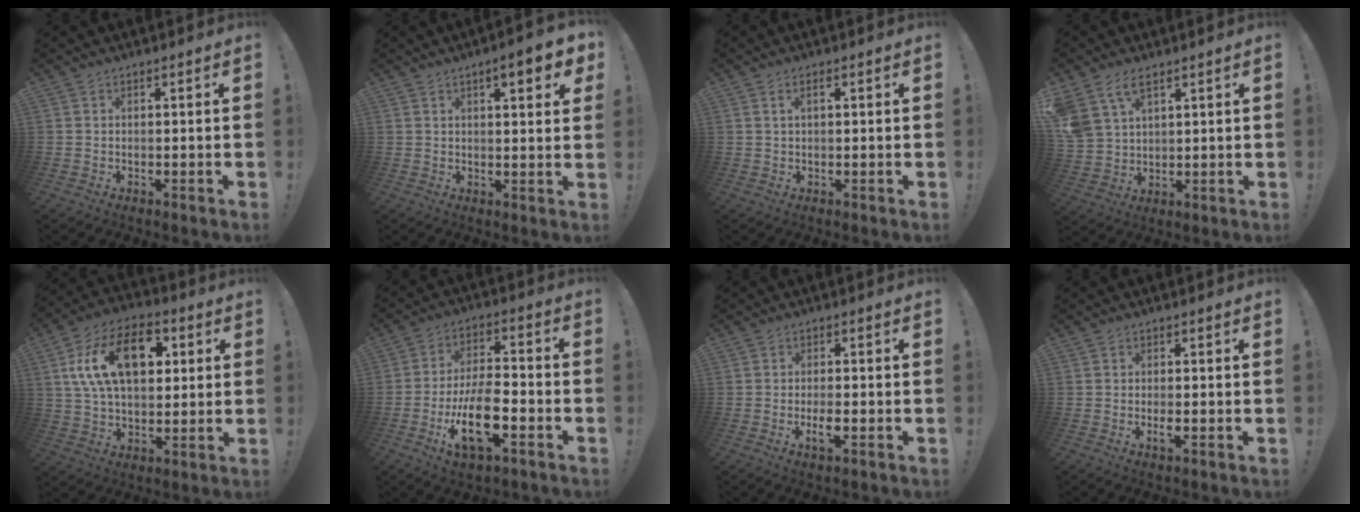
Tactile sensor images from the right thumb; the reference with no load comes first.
{"total": 7.2, "force": [3.5, 1.6, 6.0], "torque": [-0.070, -0.018, 0.049]}
{"total": 1.7, "force": [0.5, 0.6, 1.5], "torque": [-0.025, 0.001, 0.007]}
{"total": 8.3, "force": [5.3, 4.6, 4.4], "torque": [-0.100, -0.019, 0.109]}
{"total": 20.0, "force": [5.9, 12.2, 14.7], "torque": [-0.245, -0.001, 0.101]}
{"total": 15.7, "force": [-6.3, 6.5, 12.8], "torque": [-0.237, 0.025, -0.105]}
{"total": 4.1, "force": [-1.7, 1.0, 3.6], "torque": [-0.066, 0.002, -0.029]}
{"total": 2.2, "force": [-0.9, 0.4, 1.9], "torque": [-0.040, -0.001, -0.018]}